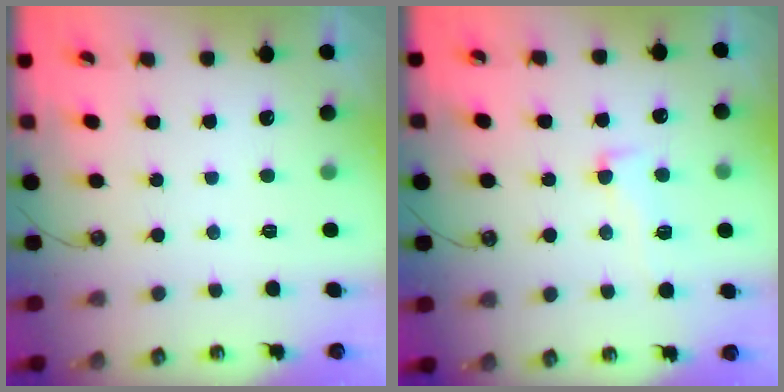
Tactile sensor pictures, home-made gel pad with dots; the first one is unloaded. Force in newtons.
{"total": 2.2, "press": 1.5, "slide": 1.6}